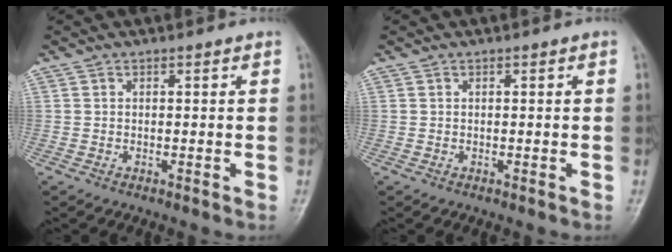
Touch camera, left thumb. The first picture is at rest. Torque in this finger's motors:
{"motor_torque": [-0.04, -0.03, -0.01, 0.01, 0.00]}